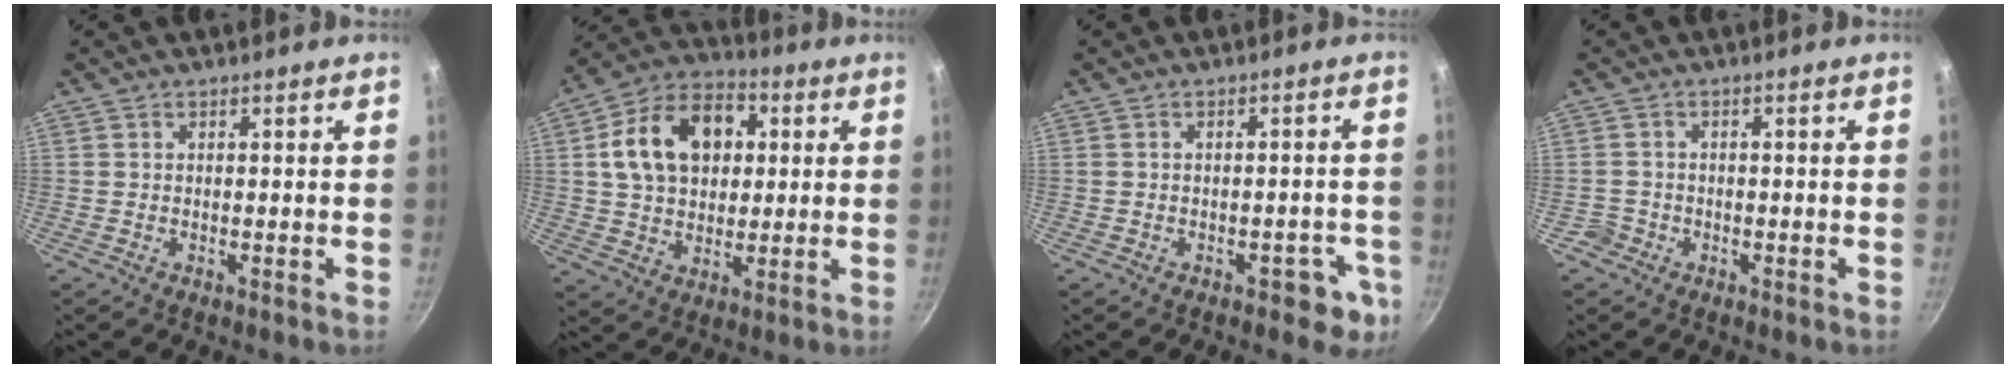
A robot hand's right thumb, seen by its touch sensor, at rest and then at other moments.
{"total": 16.7, "force": [3.6, 12.0, 11.1], "torque": [-0.158, 0.019, 0.050]}
{"total": 5.4, "force": [-2.4, 3.1, 3.7], "torque": [-0.016, 0.023, -0.016]}
{"total": 2.2, "force": [-1.2, 1.8, 0.0], "torque": [0.012, 0.024, -0.019]}